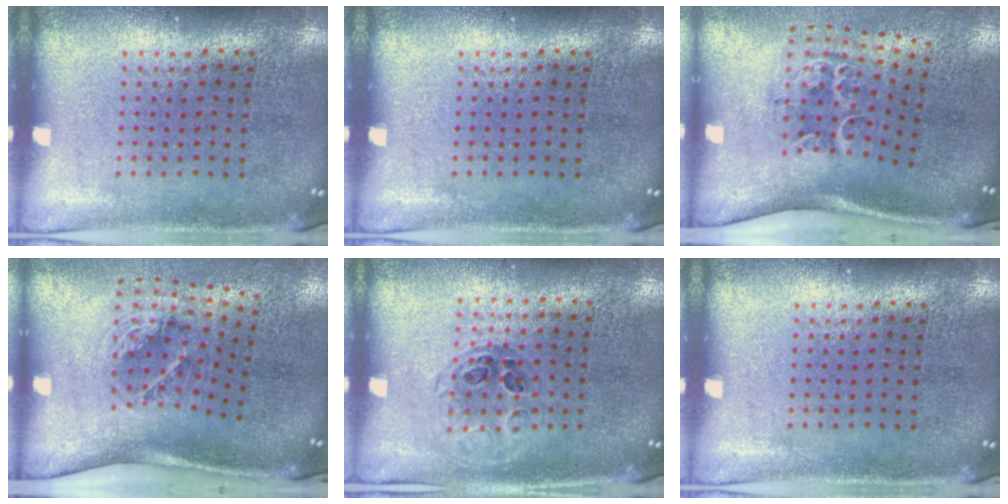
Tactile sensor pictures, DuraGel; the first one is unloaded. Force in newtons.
{"total": 0.0}
{"total": 2.3, "press": 1.3, "slide": 1.9}
{"total": 2.0, "press": 1.3, "slide": 1.5}
{"total": 0.9, "press": 0.9, "slide": 0.3}
{"total": 0.0}